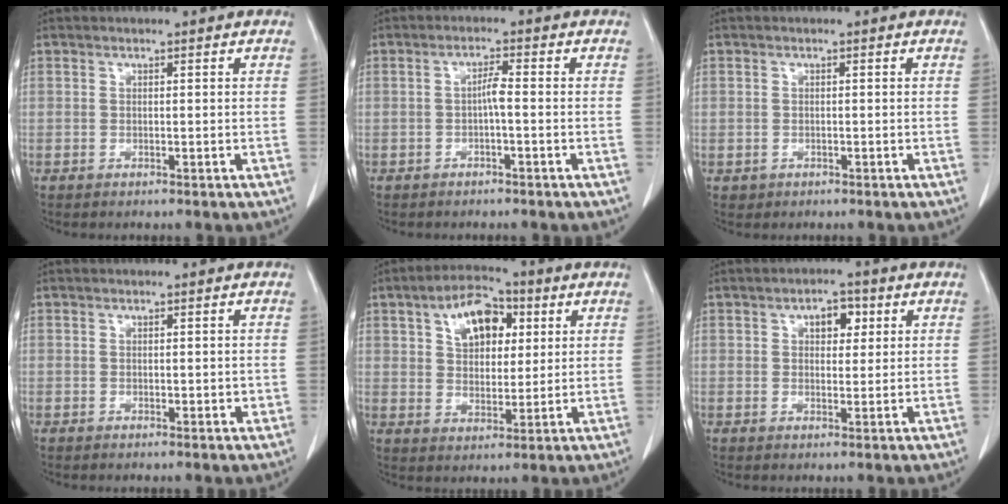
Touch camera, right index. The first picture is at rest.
{"total": 2.2, "force": [-0.4, 0.2, 2.1], "torque": [-0.038, 0.003, -0.009]}
{"total": 1.4, "force": [-0.2, 1.4, 0.0], "torque": [0.004, 0.007, 0.003]}
{"total": 1.7, "force": [0.1, 0.9, 1.4], "torque": [-0.019, -0.002, 0.004]}
{"total": 9.8, "force": [3.9, 5.6, 7.0], "torque": [-0.120, 0.022, 0.065]}
{"total": 3.9, "force": [1.5, 2.2, 2.8], "torque": [-0.039, 0.010, 0.022]}